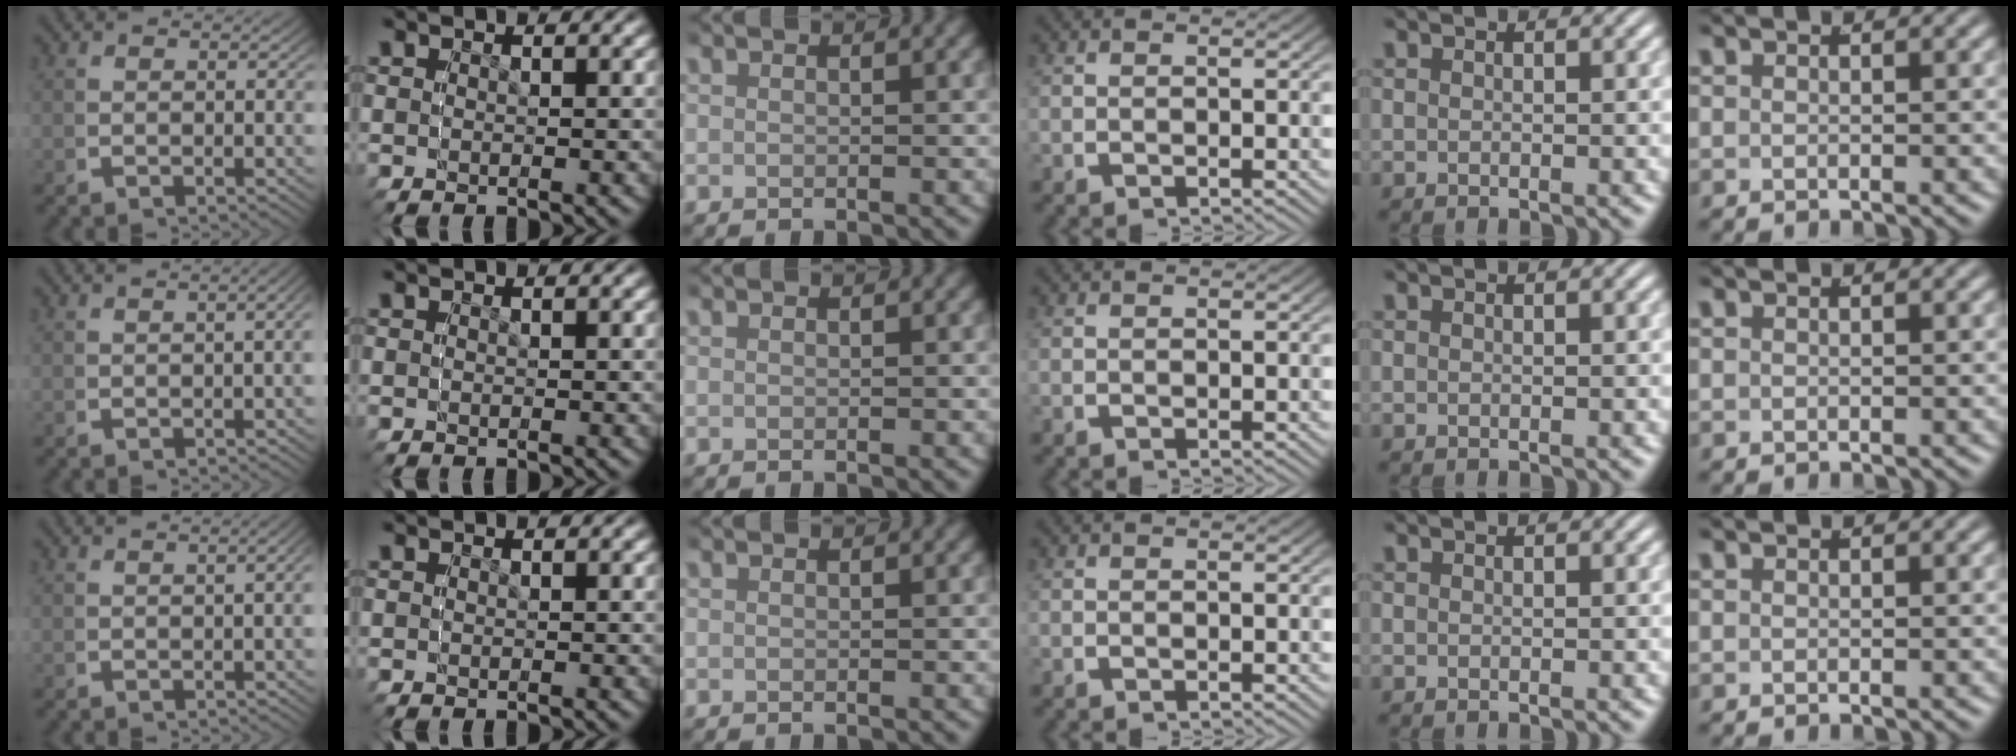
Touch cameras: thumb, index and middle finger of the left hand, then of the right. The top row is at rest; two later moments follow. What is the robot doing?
{"motion": "grasp_and_lifting", "object": "bottle"}